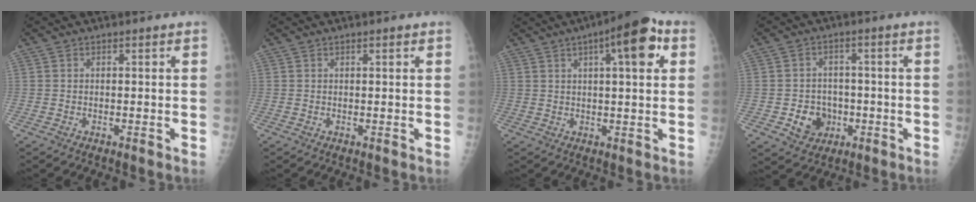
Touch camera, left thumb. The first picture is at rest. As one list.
[{"total": 0.9, "force": [0.5, 0.1, 0.7], "torque": [-0.011, 0.000, 0.007]}, {"total": 11.6, "force": [4.5, 3.1, 10.2], "torque": [-0.133, 0.007, 0.058]}, {"total": 6.6, "force": [-1.9, 5.7, 2.8], "torque": [-0.015, 0.014, -0.025]}]